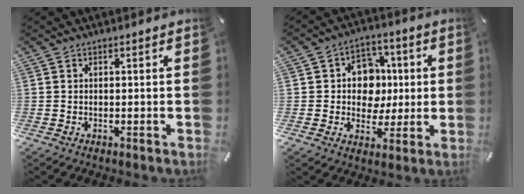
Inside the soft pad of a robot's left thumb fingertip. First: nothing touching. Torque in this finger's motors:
{"motor_torque": [1.21, 1.38, 0.51, -0.53, 0.03]}